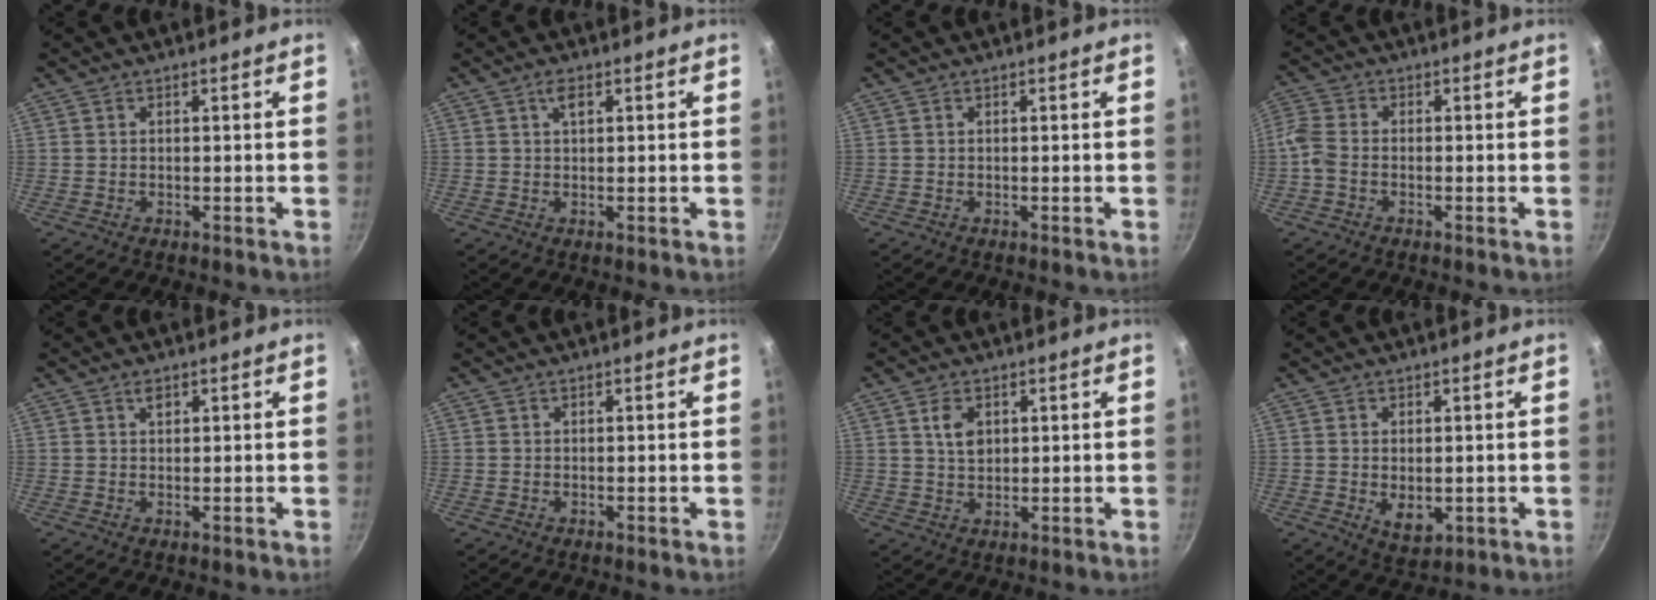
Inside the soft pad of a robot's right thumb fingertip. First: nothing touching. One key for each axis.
{"total": 2.2, "fx": 0.8, "fy": 1.0, "fz": 1.7, "tx": -0.028, "ty": 0.000, "tz": 0.013}
{"total": 0.0}
{"total": 3.9, "fx": -1.6, "fy": 2.5, "fz": 2.5, "tx": -0.066, "ty": 0.011, "tz": -0.050}
{"total": 1.4, "fx": 0.8, "fy": 0.9, "fz": 0.9, "tx": -0.008, "ty": -0.004, "tz": 0.011}
{"total": 0.0}
{"total": 4.5, "fx": 1.5, "fy": 3.0, "fz": 3.0, "tx": -0.044, "ty": -0.007, "tz": 0.030}
{"total": 5.1, "fx": -0.4, "fy": 3.2, "fz": 3.9, "tx": -0.058, "ty": -0.013, "tz": 0.002}